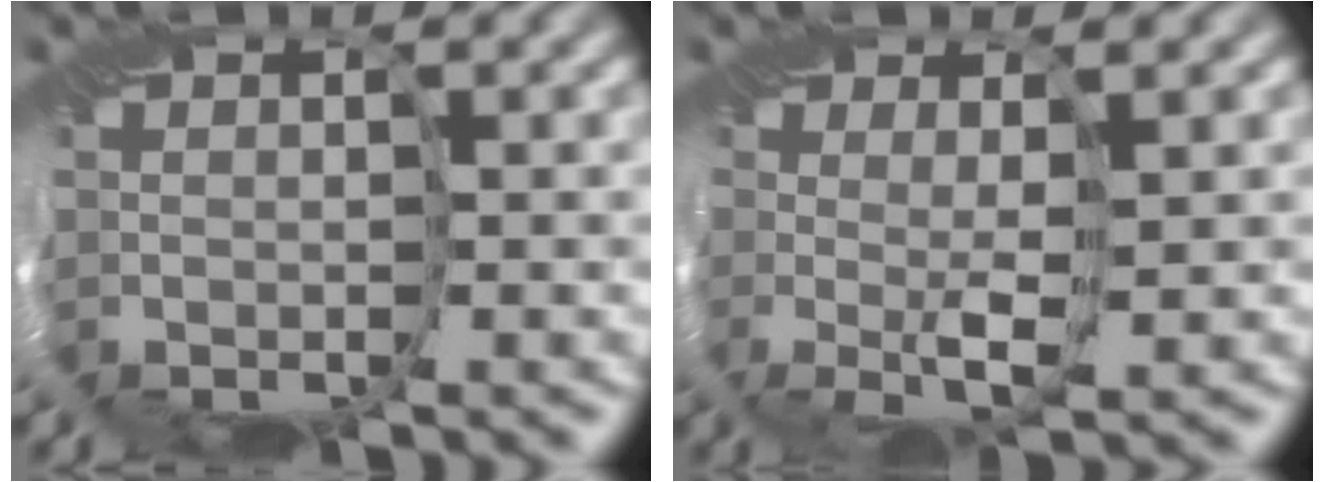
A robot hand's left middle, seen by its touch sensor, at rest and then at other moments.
{"total": 1.6, "force": [0.6, -1.5, 0.3], "torque": [-0.009, -0.006, 0.013]}